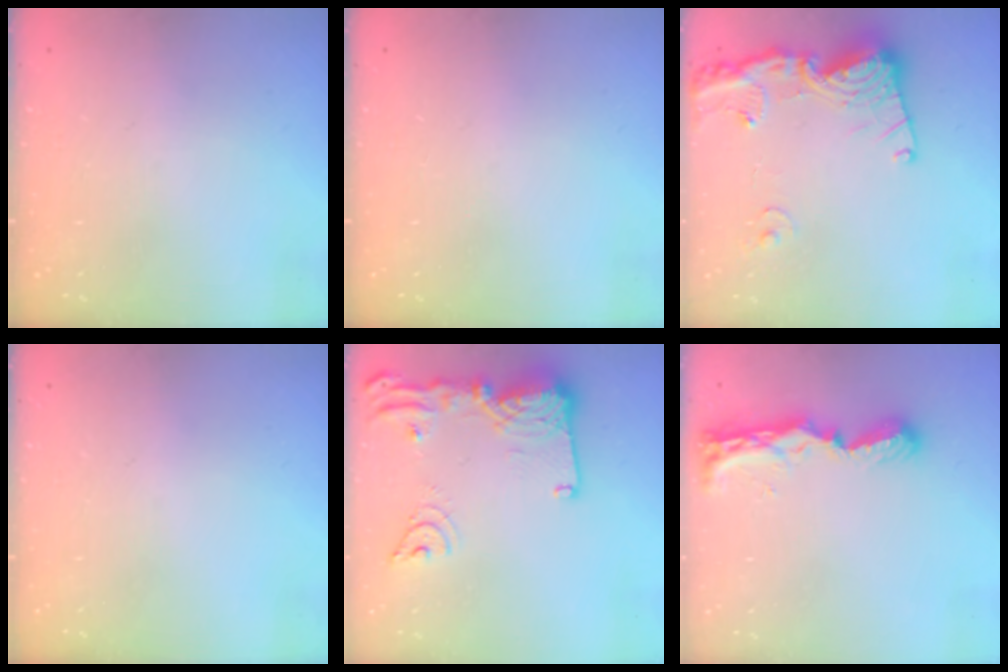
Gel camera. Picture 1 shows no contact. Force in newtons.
{"total": 0.0}
{"total": 17.6, "press": 17.5, "slide": 2.0}
{"total": 0.0}
{"total": 18.5, "press": 18.4, "slide": 1.7}
{"total": 8.3, "press": 8.3, "slide": 0.6}